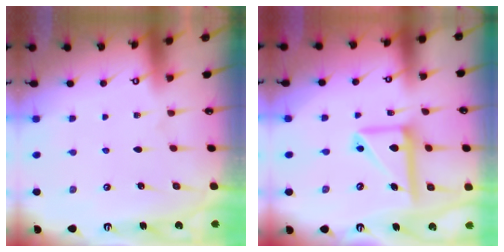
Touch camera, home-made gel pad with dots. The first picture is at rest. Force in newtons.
{"total": 13.8, "press": 13.7, "slide": 1.7}